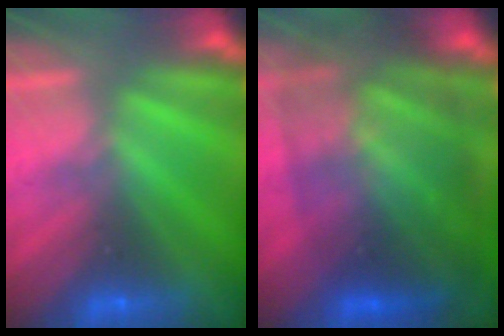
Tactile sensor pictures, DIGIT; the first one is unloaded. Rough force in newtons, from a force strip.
{"total": 7.6}